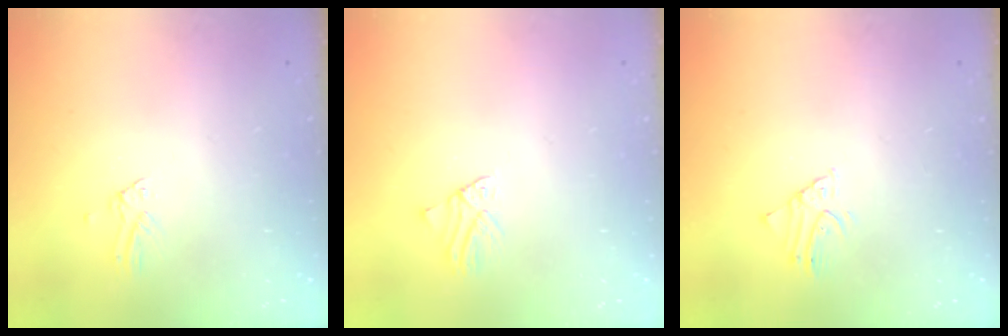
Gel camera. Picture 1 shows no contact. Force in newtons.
{"total": 1.1, "press": 1.1, "slide": 0.2}
{"total": 1.9, "press": 1.9, "slide": 0.1}